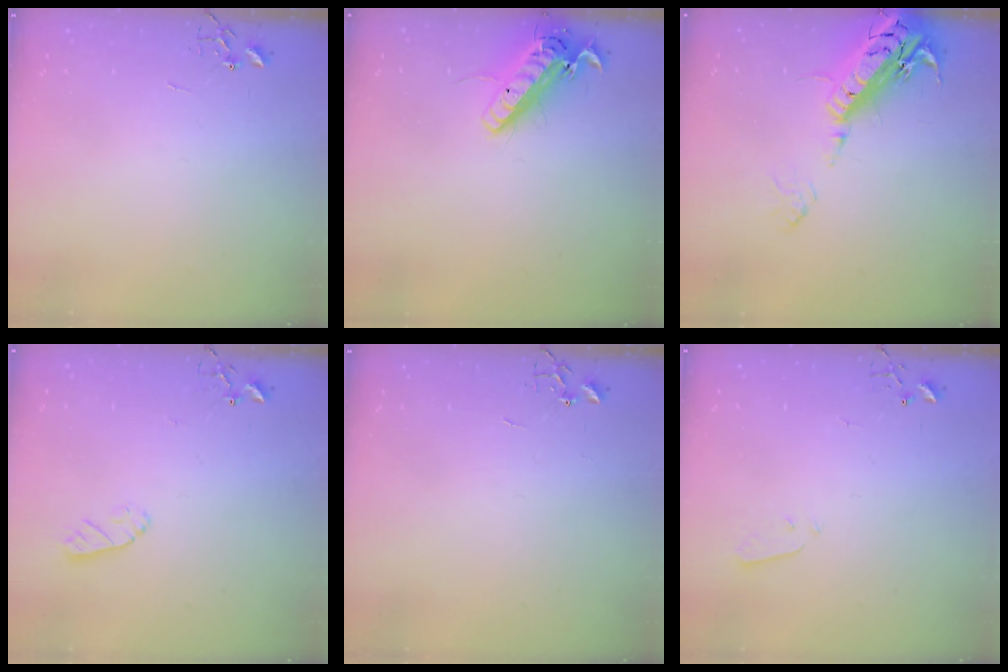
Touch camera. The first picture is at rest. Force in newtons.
{"total": 15.0, "press": 14.7, "slide": 3.0}
{"total": 22.4, "press": 22.0, "slide": 4.3}
{"total": 6.0, "press": 6.0, "slide": 0.3}
{"total": 0.0}
{"total": 2.2, "press": 2.1, "slide": 0.3}